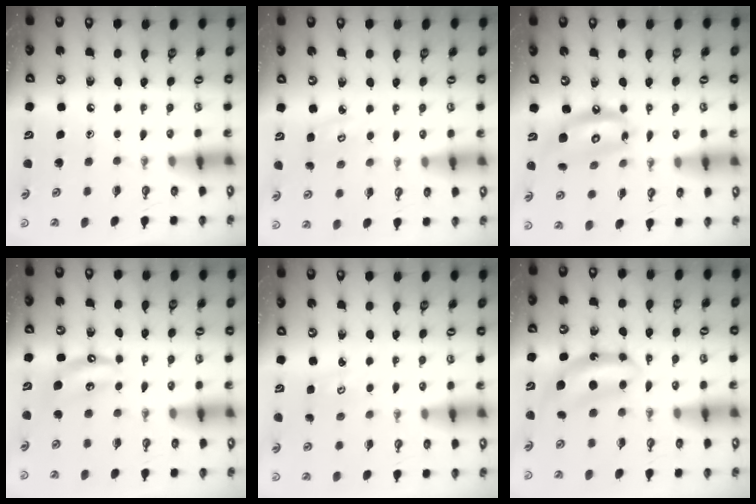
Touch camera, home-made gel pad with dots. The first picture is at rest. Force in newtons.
{"total": 4.3, "press": 4.3, "slide": 0.5}
{"total": 12.3, "press": 12.2, "slide": 1.9}
{"total": 5.3, "press": 5.2, "slide": 0.8}
{"total": 2.0, "press": 2.0, "slide": 0.4}
{"total": 7.6, "press": 7.6, "slide": 0.4}